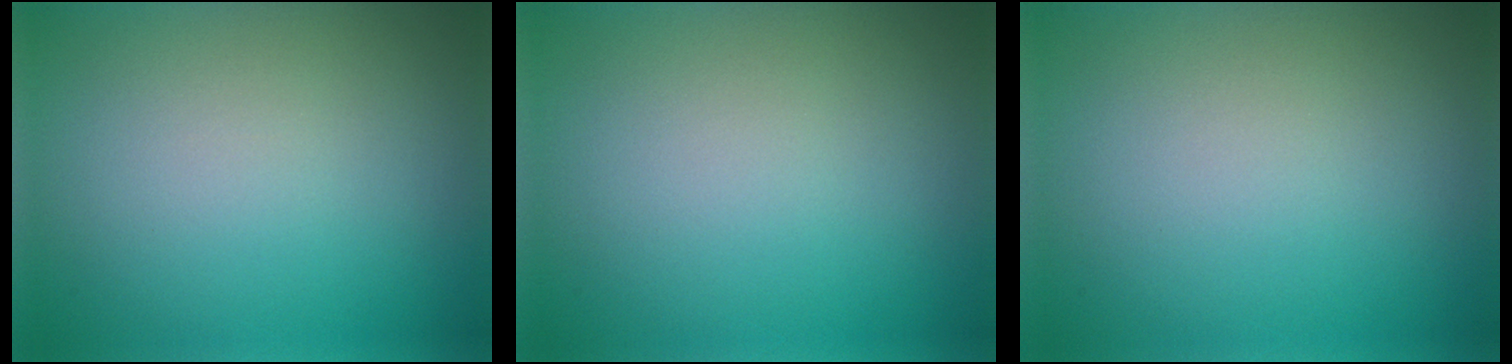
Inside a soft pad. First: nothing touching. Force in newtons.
{"total": 0.0}
{"total": 0.0}